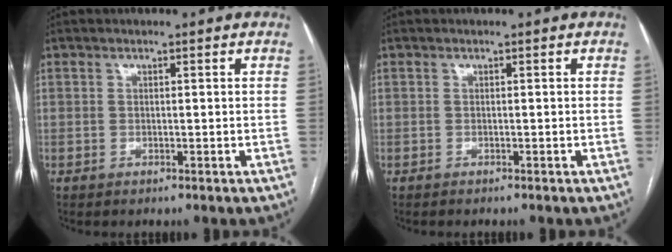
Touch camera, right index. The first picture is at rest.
{"total": 0.9, "force": [-0.9, 0.1, 0.4], "torque": [-0.005, -0.001, -0.010]}